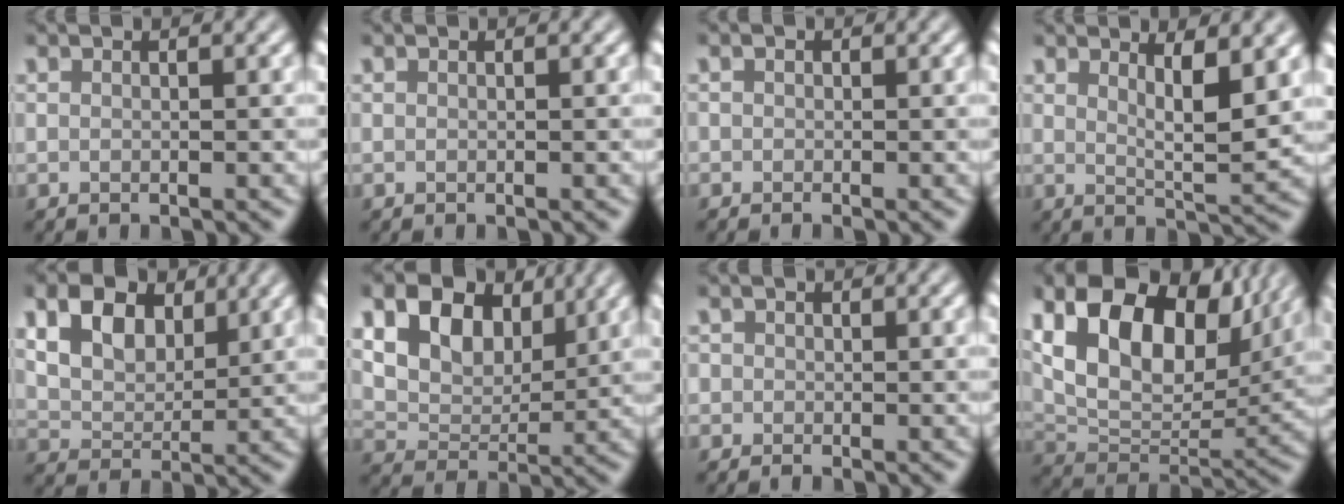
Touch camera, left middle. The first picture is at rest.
{"total": 0.0}
{"total": 0.6, "force": [-0.2, 0.6, 0.1], "torque": [0.003, -0.004, -0.005]}
{"total": 3.9, "force": [1.7, 1.0, 3.4], "torque": [-0.052, -0.013, 0.030]}
{"total": 6.5, "force": [3.1, 4.1, 3.9], "torque": [-0.085, 0.007, 0.047]}
{"total": 11.8, "force": [5.9, 7.7, 6.7], "torque": [-0.125, 0.023, 0.098]}
{"total": 1.0, "force": [-0.1, 1.0, 0.1], "torque": [0.009, -0.004, -0.010]}
{"total": 14.0, "force": [6.1, 8.3, 9.4], "torque": [-0.175, 0.012, 0.112]}